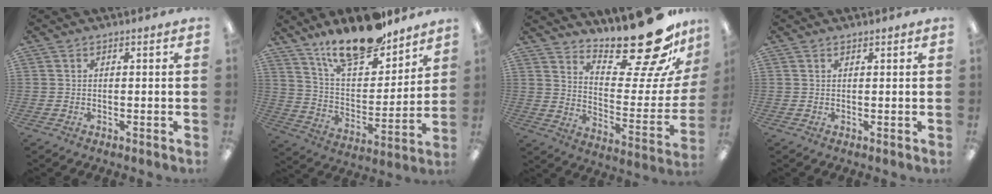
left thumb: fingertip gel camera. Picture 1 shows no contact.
{"total": 17.9, "force": [14.8, 5.7, 8.2], "torque": [-0.141, -0.098, 0.258]}
{"total": 24.9, "force": [19.9, 6.4, 13.5], "torque": [-0.161, -0.153, 0.316]}
{"total": 0.6, "force": [0.5, 0.1, 0.1], "torque": [0.005, -0.001, 0.008]}